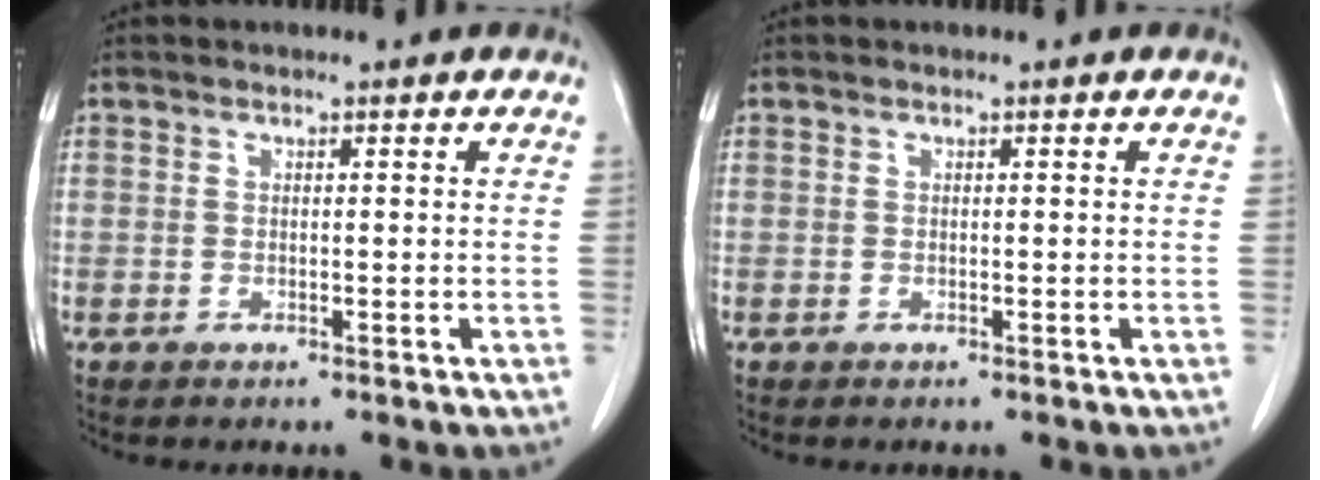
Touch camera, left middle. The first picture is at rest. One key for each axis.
{"total": 0.0}